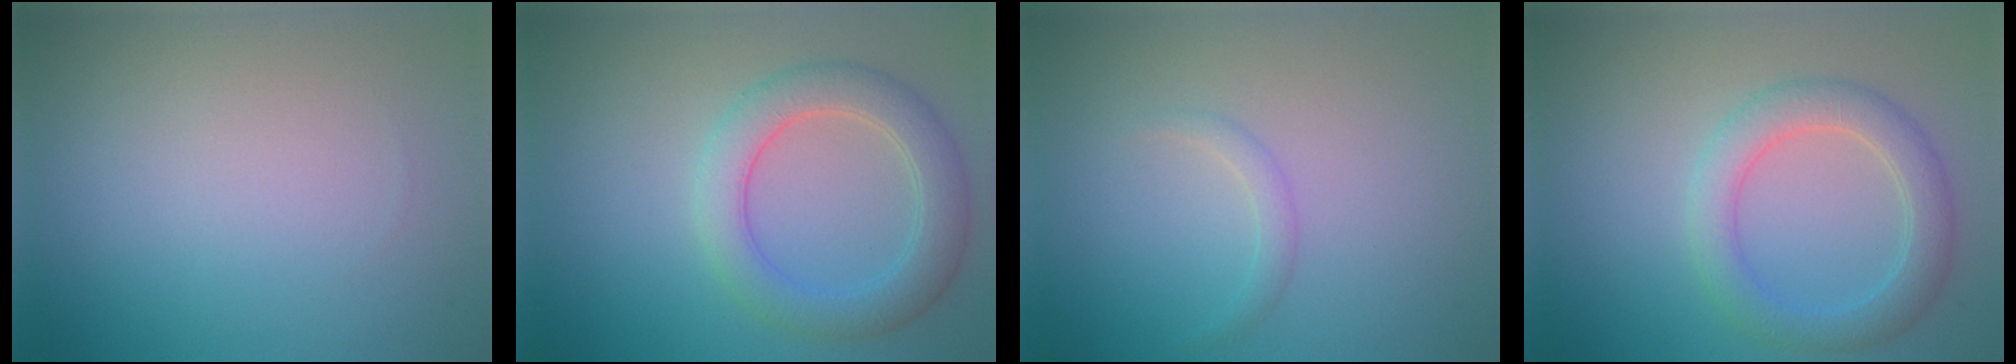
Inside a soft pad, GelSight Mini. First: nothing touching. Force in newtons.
{"total": 4.6, "press": 4.6, "slide": 0.1}
{"total": 1.0, "press": 1.0, "slide": 0.1}
{"total": 3.9, "press": 3.9, "slide": 0.3}